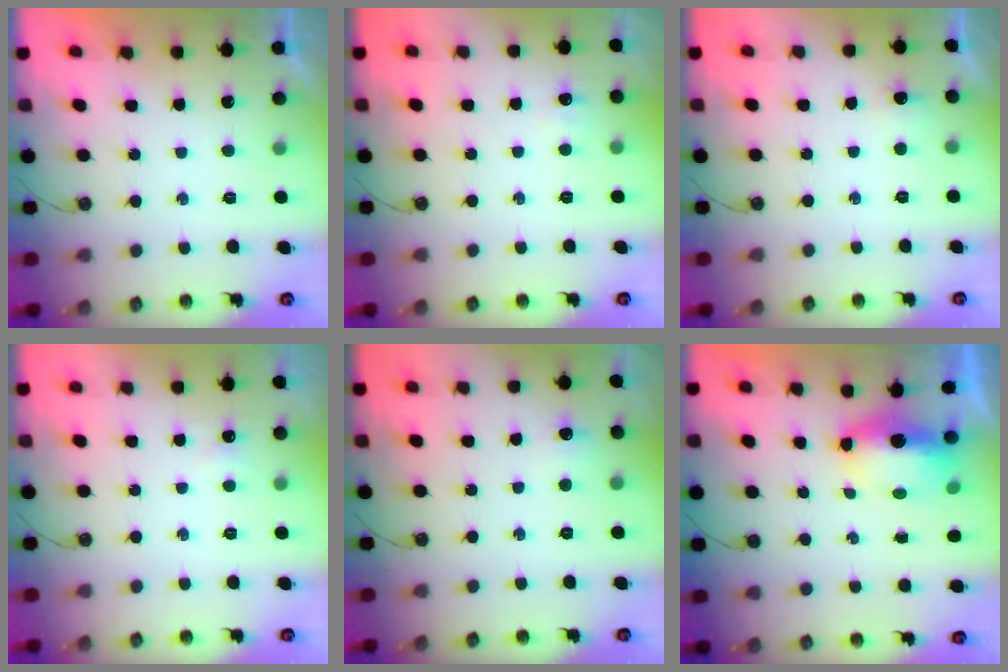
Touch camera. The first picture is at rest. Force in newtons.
{"total": 8.0, "press": 4.6, "slide": 6.6}
{"total": 4.2, "press": 3.9, "slide": 1.5}
{"total": 2.7, "press": 2.7, "slide": 0.6}
{"total": 5.4, "press": 5.3, "slide": 0.8}
{"total": 7.0, "press": 6.8, "slide": 1.8}